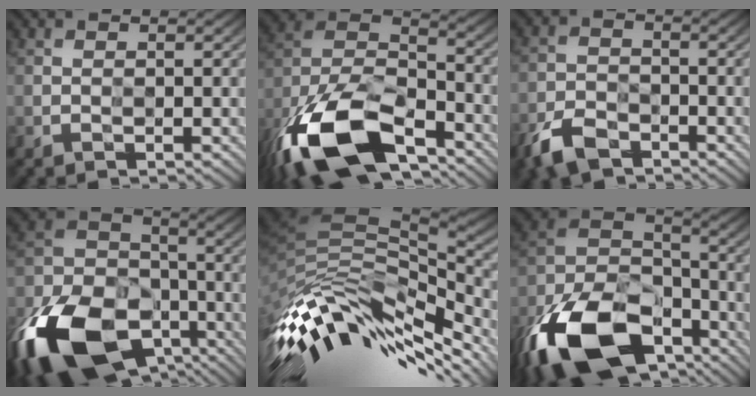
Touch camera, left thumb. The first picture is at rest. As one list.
[{"total": 17.8, "force": [-12.0, 7.9, 10.5], "torque": [-0.241, -0.029, -0.220]}, {"total": 4.6, "force": [-3.8, 2.1, 1.3], "torque": [-0.025, 0.001, -0.082]}, {"total": 19.3, "force": [-12.4, 11.4, 9.3], "torque": [-0.228, -0.045, -0.221]}, {"total": 15.1, "force": [-8.4, 6.2, 10.8], "torque": [-0.253, -0.009, -0.150]}, {"total": 17.7, "force": [-12.3, 8.9, 9.0], "torque": [-0.213, -0.032, -0.230]}]